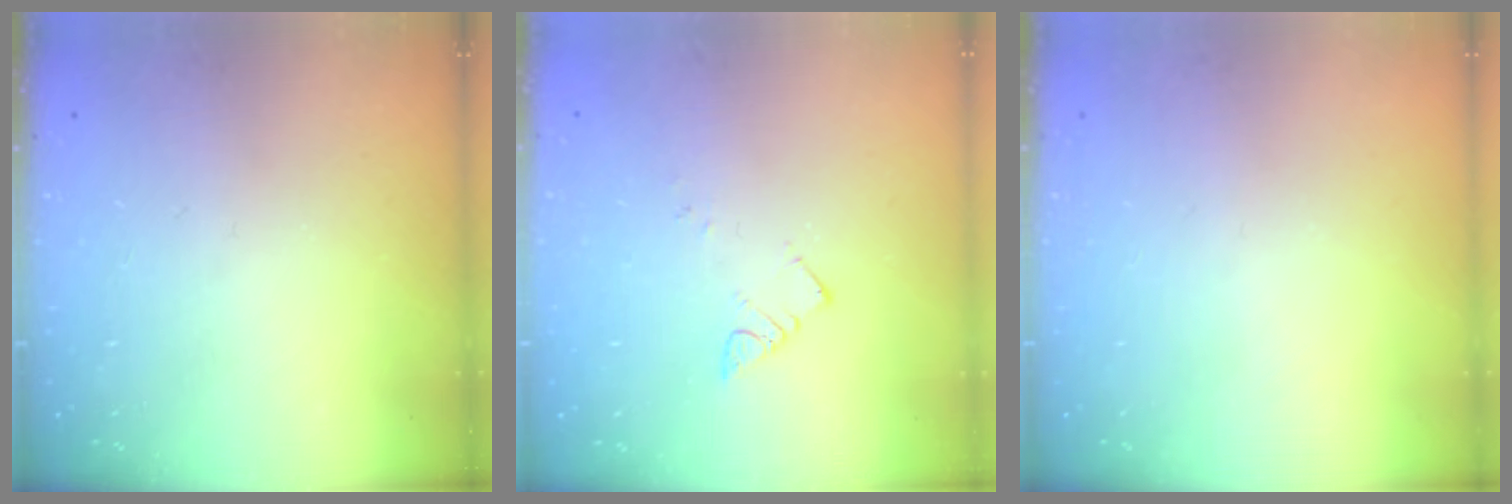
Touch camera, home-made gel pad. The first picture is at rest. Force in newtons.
{"total": 3.8, "press": 3.8, "slide": 0.2}
{"total": 0.0}